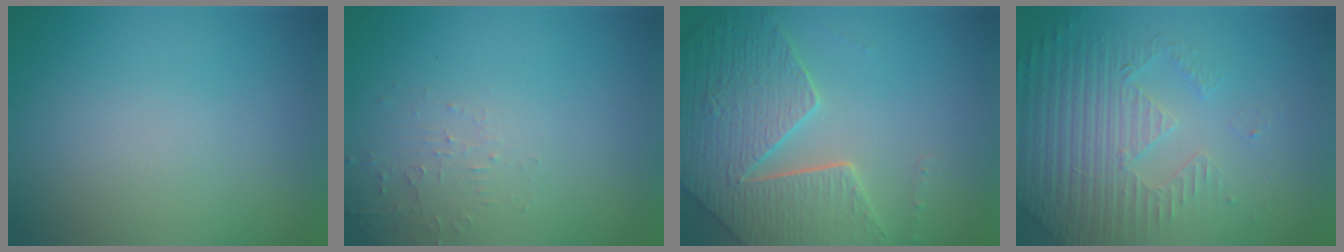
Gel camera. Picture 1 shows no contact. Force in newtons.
{"total": 1.5, "press": 1.5, "slide": 0.3}
{"total": 7.6, "press": 5.7, "slide": 5.1}
{"total": 5.0, "press": 3.7, "slide": 3.4}